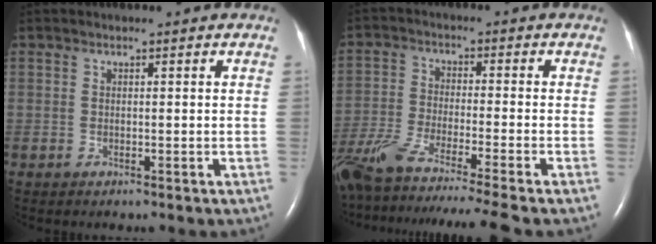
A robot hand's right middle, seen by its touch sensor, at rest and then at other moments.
{"total": 18.5, "force": [-15.6, -1.6, 9.7], "torque": [-0.186, -0.052, -0.262]}